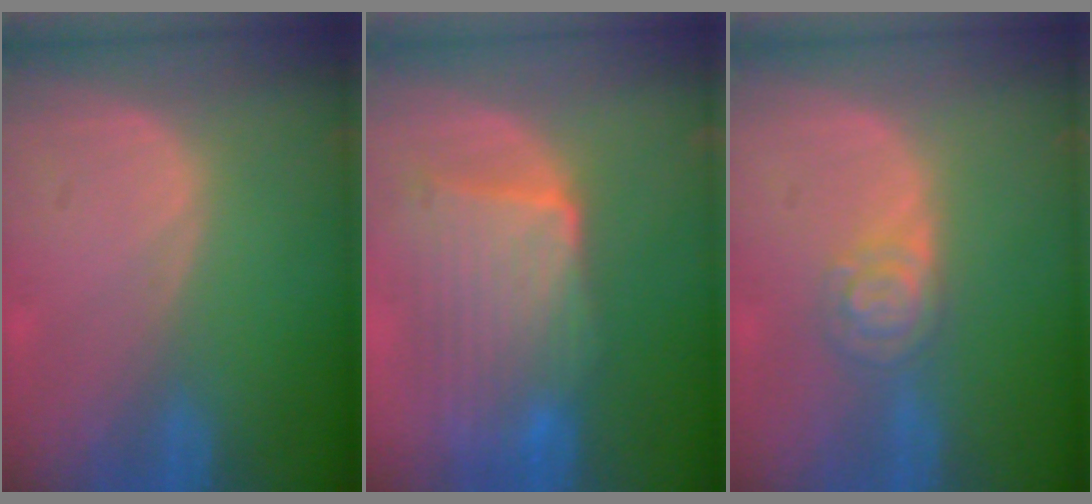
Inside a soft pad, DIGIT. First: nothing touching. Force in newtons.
{"total": 9.2, "press": 8.5, "slide": 3.7}
{"total": 4.7, "press": 4.1, "slide": 2.3}